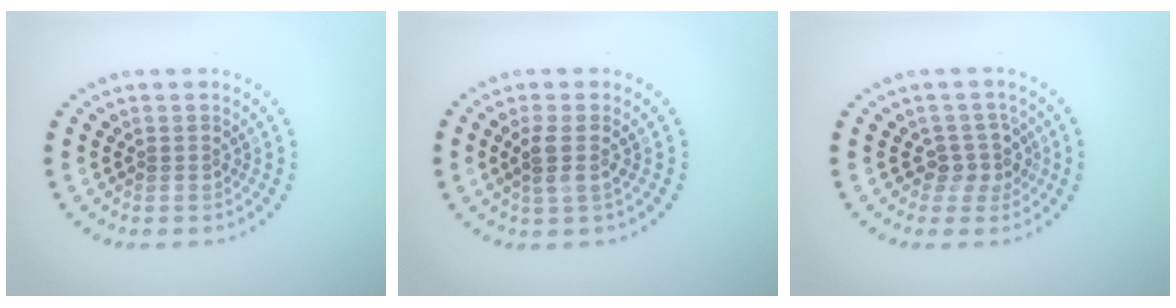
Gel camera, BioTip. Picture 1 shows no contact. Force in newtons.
{"total": 2.1, "press": 1.8, "slide": 1.1}
{"total": 2.4, "press": 1.9, "slide": 1.5}